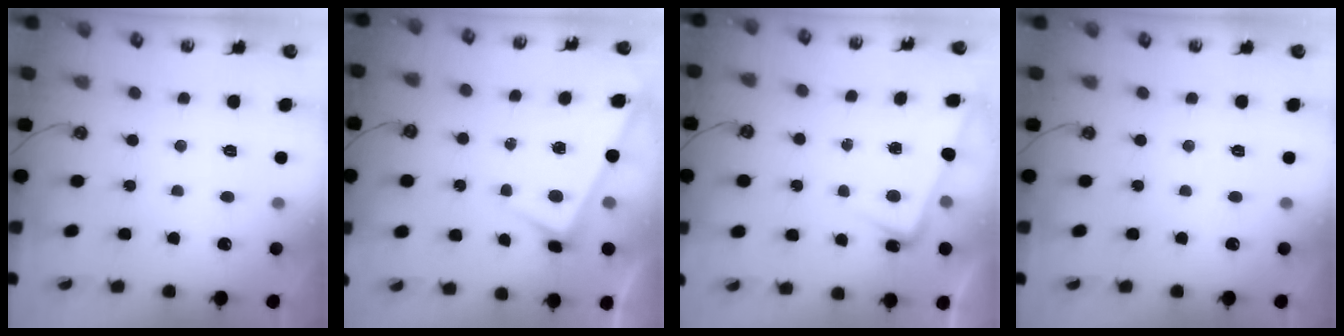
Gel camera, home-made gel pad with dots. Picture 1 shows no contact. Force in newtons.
{"total": 3.1, "press": 3.1, "slide": 0.1}
{"total": 5.1, "press": 5.0, "slide": 0.6}
{"total": 0.0}